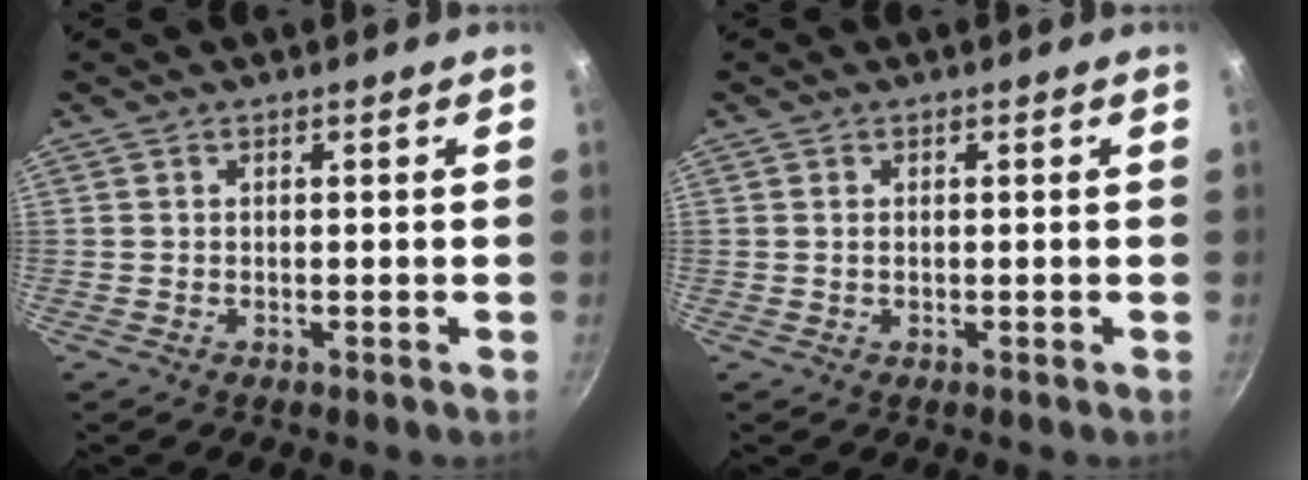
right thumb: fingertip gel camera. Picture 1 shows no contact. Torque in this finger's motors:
{"motor_torque": [-0.16, 0.13, 0.25, 0.56, 0.05]}